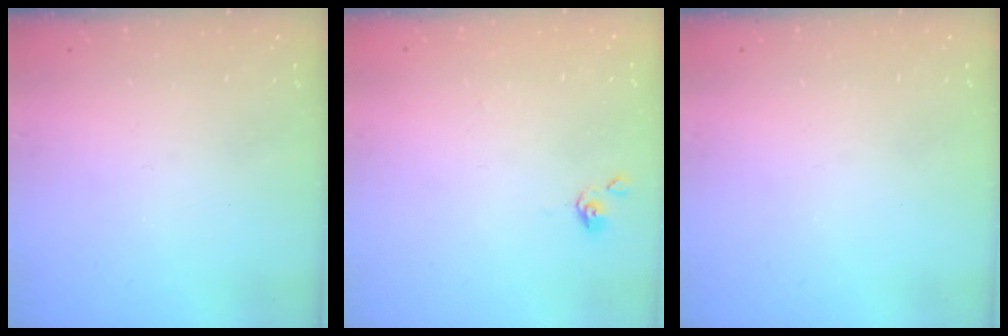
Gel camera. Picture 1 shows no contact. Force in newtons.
{"total": 0.0}
{"total": 0.0}